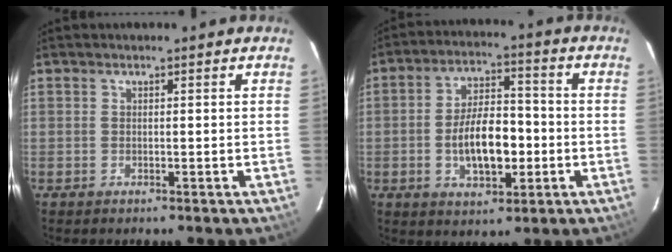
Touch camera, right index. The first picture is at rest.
{"total": 11.0, "force": [-2.4, 5.3, 9.3], "torque": [-0.176, 0.010, -0.032]}